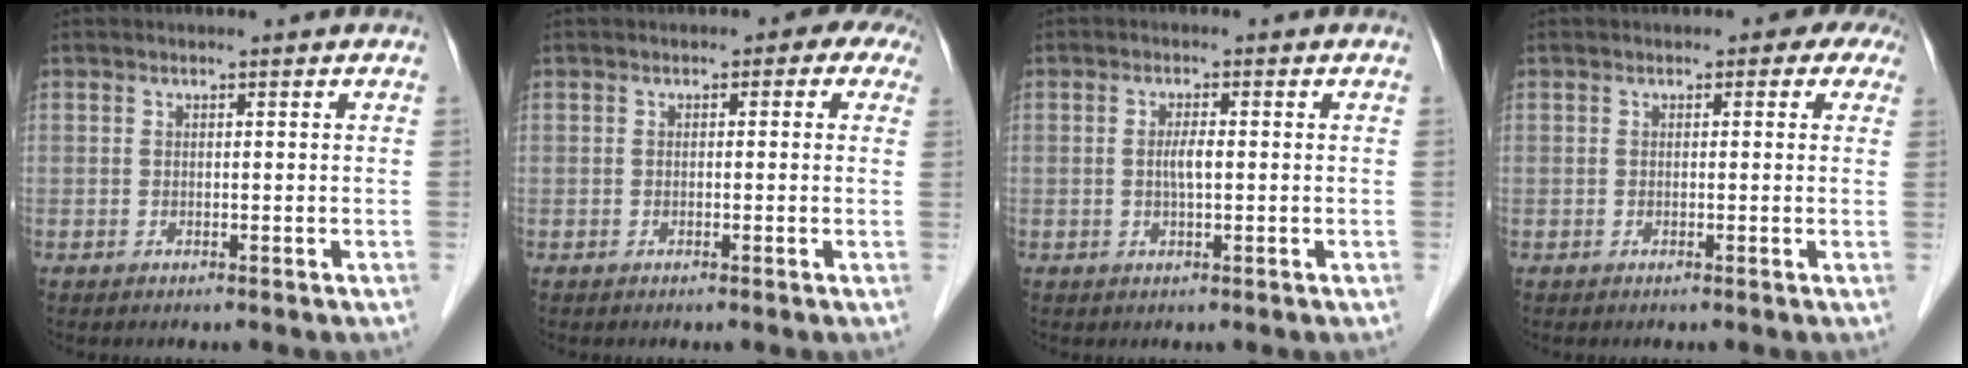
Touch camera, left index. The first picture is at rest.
{"total": 2.8, "force": [0.8, 1.8, 2.0], "torque": [-0.007, 0.019, -0.003]}
{"total": 2.2, "force": [-0.1, 0.4, 2.2], "torque": [-0.044, 0.001, -0.002]}
{"total": 2.8, "force": [1.3, 1.9, 1.5], "torque": [-0.001, 0.010, 0.003]}